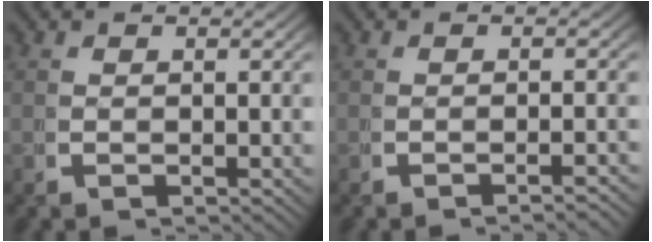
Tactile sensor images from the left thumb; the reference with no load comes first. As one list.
[{"total": 1.7, "force": [-1.4, -0.1, 0.9], "torque": [-0.013, 0.007, -0.025]}]